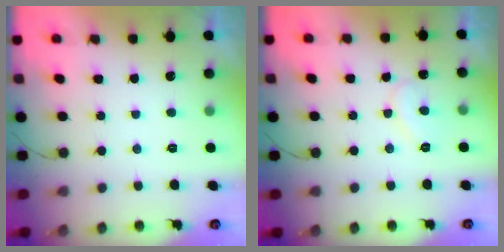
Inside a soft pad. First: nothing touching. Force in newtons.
{"total": 7.4, "press": 7.3, "slide": 0.6}